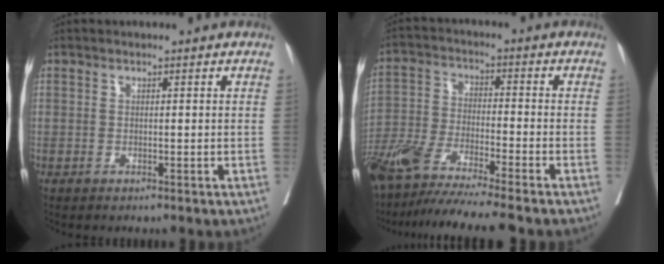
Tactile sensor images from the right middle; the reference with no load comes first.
{"total": 14.0, "force": [-11.8, -0.5, 7.6], "torque": [-0.142, -0.038, -0.207]}